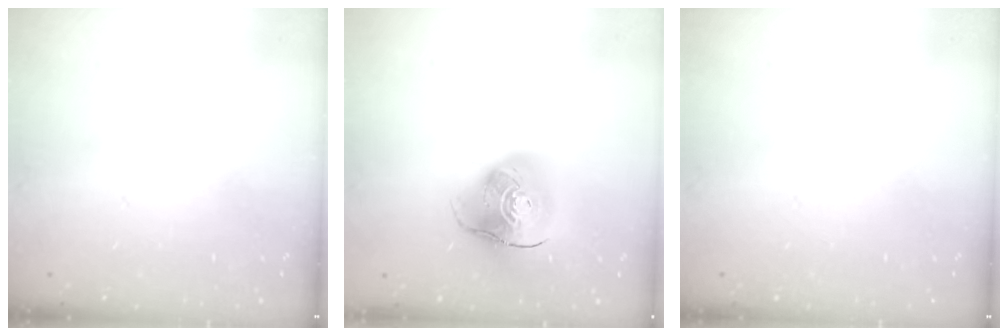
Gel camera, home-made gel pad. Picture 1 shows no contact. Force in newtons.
{"total": 12.7, "press": 12.6, "slide": 2.0}
{"total": 0.0}